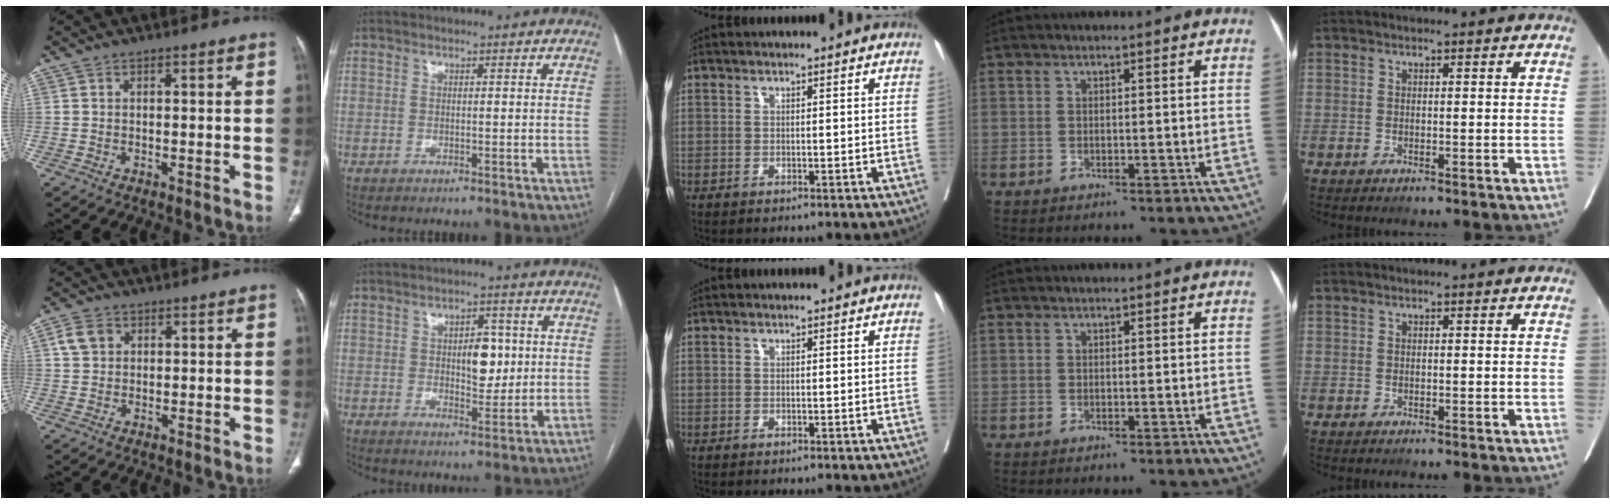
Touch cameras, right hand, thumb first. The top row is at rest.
{"thumb": {"total": 4.0, "force": [1.4, 3.2, 1.9], "torque": [-0.028, 0.003, 0.027]}, "index": {"total": 5.7, "force": [0.7, 3.0, 4.8], "torque": [-0.065, 0.007, 0.017]}}